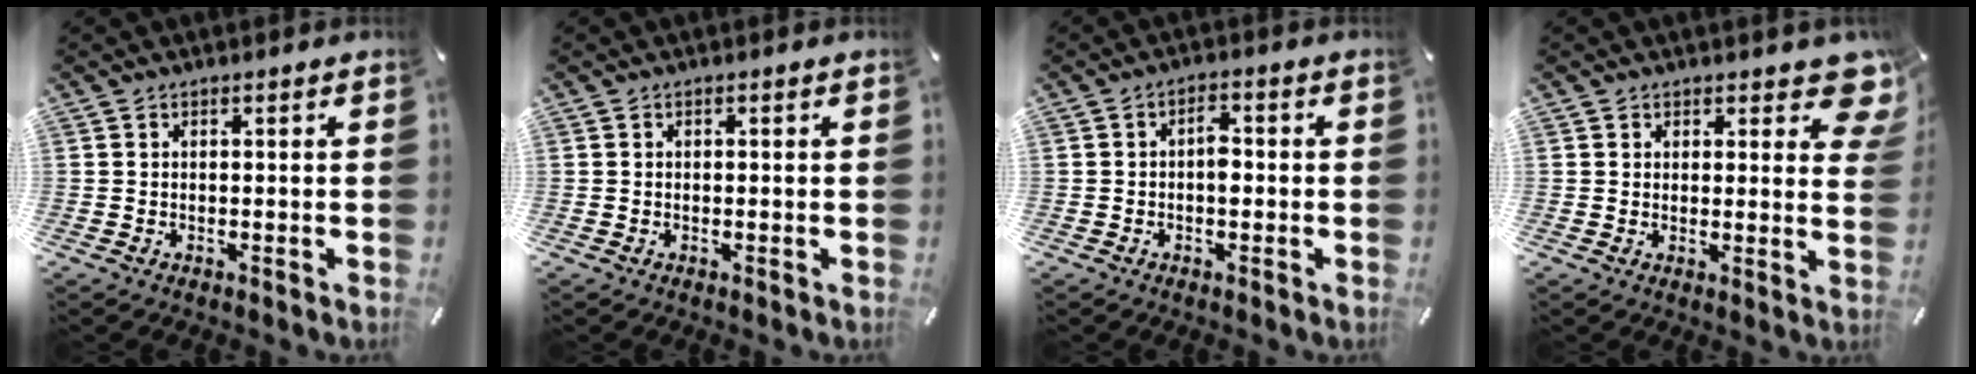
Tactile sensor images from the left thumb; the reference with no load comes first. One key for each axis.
{"total": 0.0}
{"total": 3.2, "fx": -0.4, "fy": 1.8, "fz": 2.6, "tx": -0.042, "ty": 0.006, "tz": -0.011}
{"total": 6.6, "fx": 4.2, "fy": 3.2, "fz": 3.9, "tx": -0.027, "ty": -0.025, "tz": 0.068}